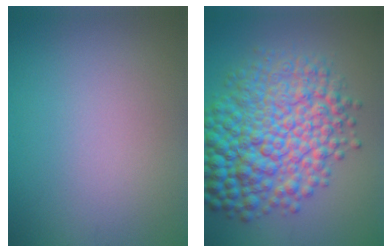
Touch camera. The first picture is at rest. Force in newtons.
{"total": 11.0, "press": 11.0, "slide": 0.1}